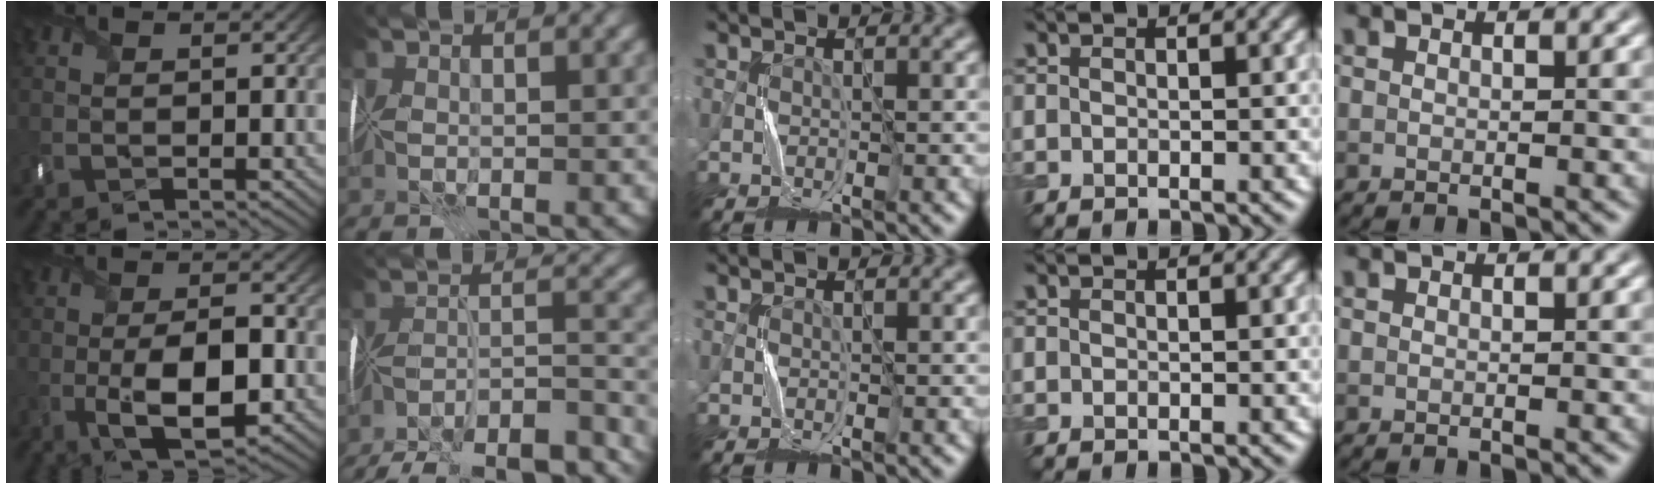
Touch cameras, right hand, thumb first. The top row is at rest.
{"thumb": {"total": 8.3, "force": [-2.8, 3.5, 7.0], "torque": [-0.129, -0.012, -0.048]}, "index": {"total": 17.4, "force": [-15.8, 4.2, 6.1], "torque": [-0.074, -0.008, -0.205]}}